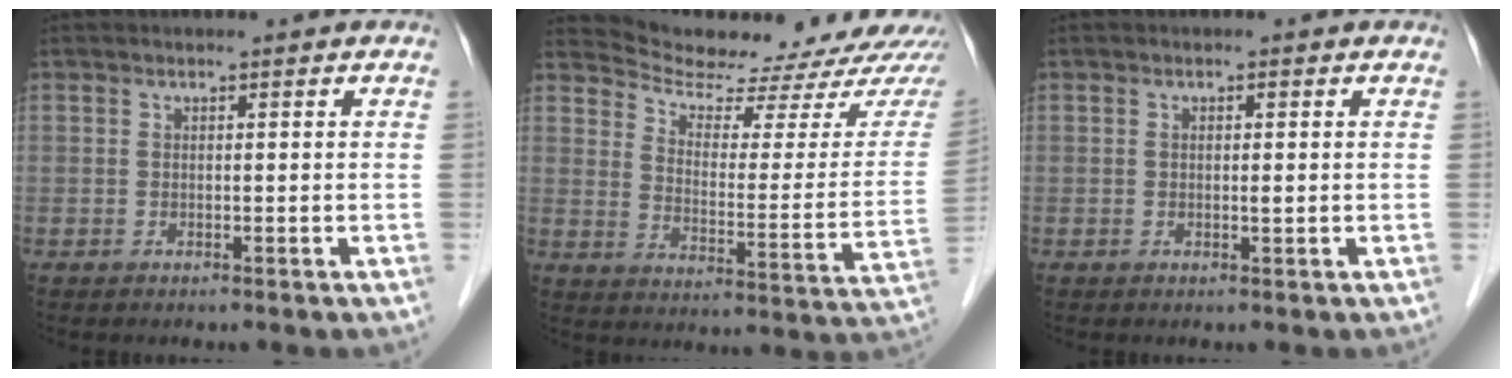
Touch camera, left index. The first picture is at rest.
{"total": 19.8, "force": [19.2, 2.2, 4.5], "torque": [-0.061, -0.079, 0.239]}
{"total": 1.0, "force": [0.1, 0.3, 1.0], "torque": [-0.018, 0.001, 0.003]}